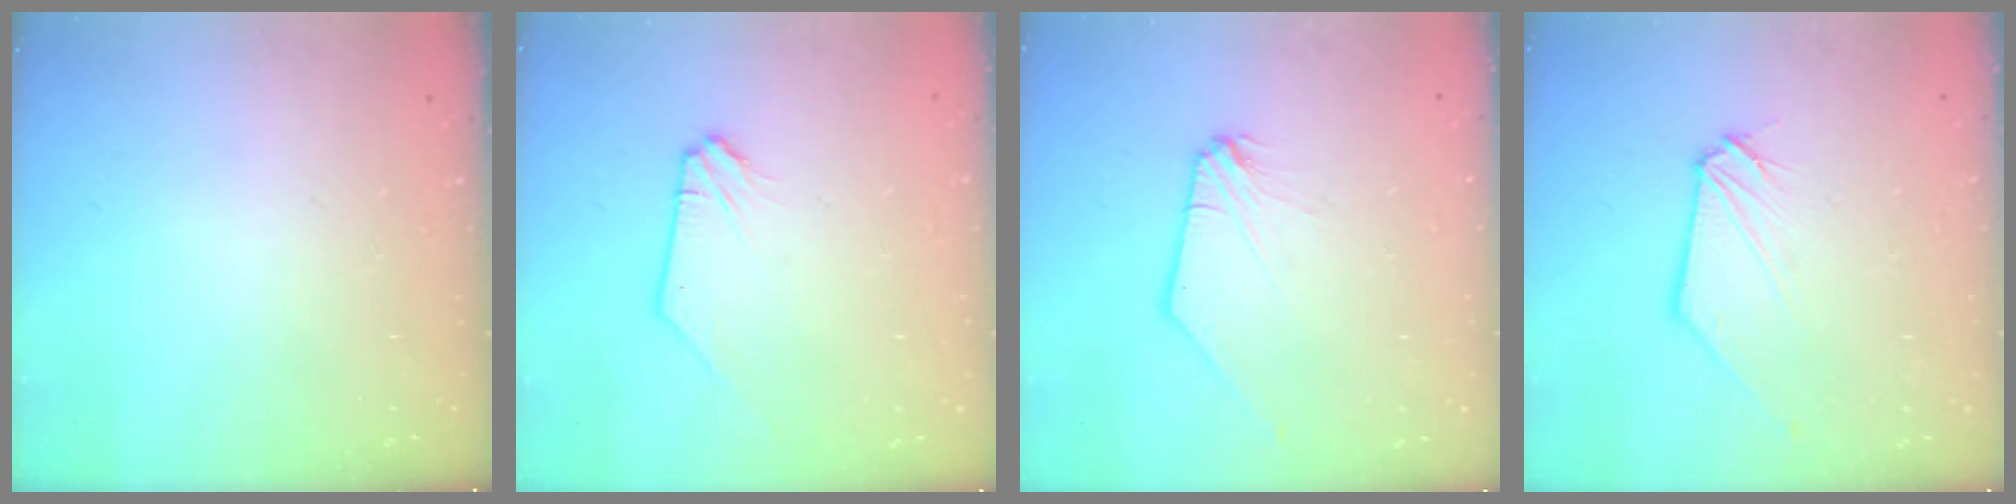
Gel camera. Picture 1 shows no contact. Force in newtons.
{"total": 1.0, "press": 1.0, "slide": 0.1}
{"total": 0.6, "press": 0.5, "slide": 0.1}
{"total": 0.5, "press": 0.5, "slide": 0.1}